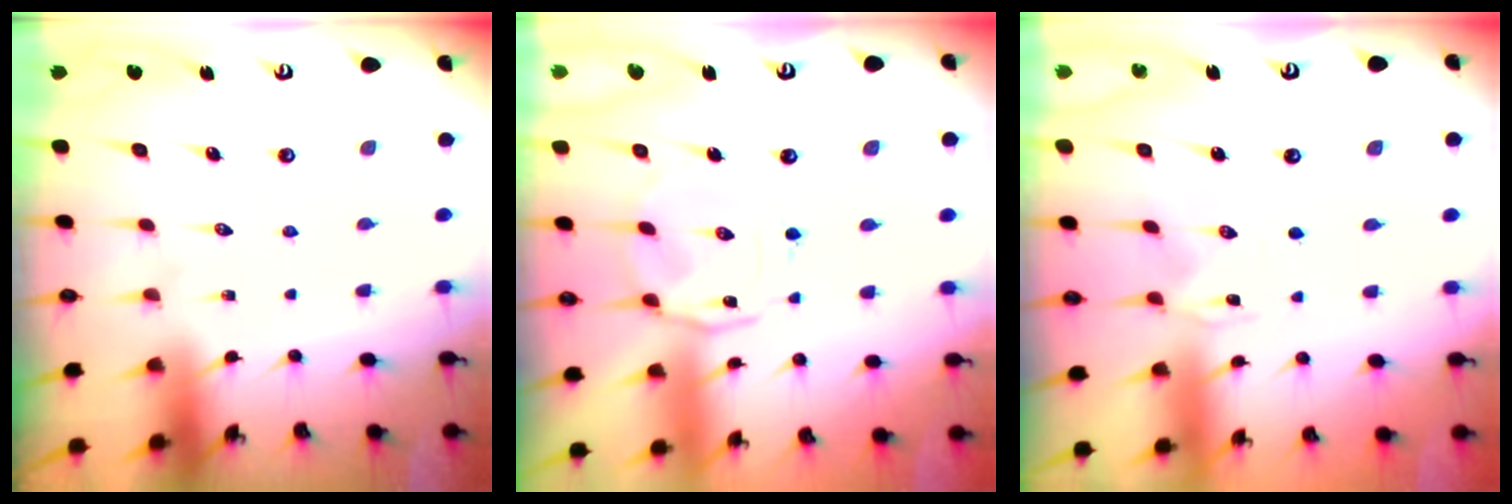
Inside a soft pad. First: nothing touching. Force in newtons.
{"total": 5.9, "press": 5.9, "slide": 0.6}
{"total": 0.0}